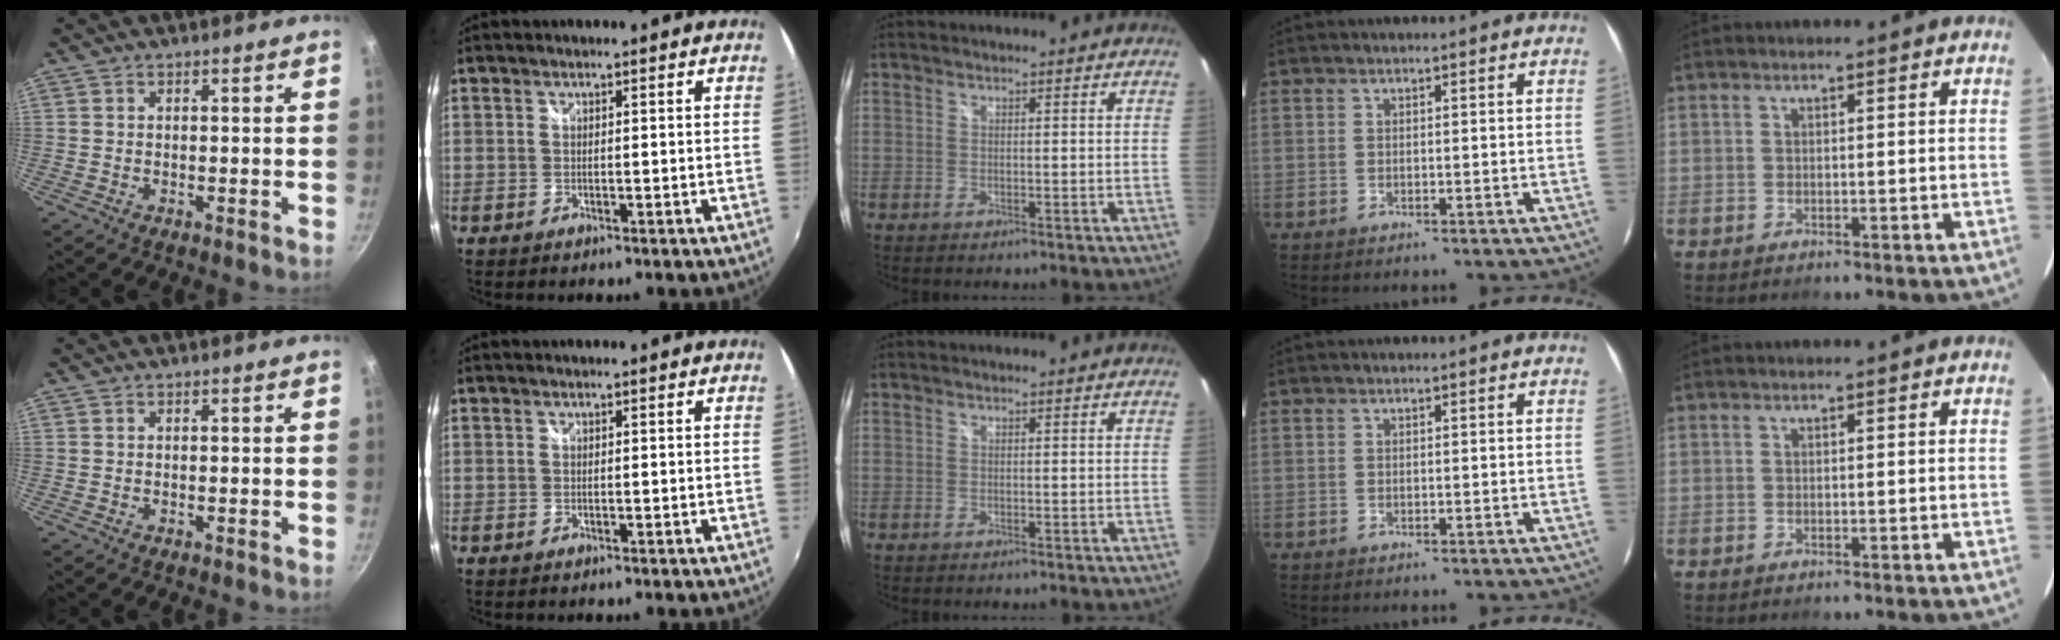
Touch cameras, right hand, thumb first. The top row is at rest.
{}